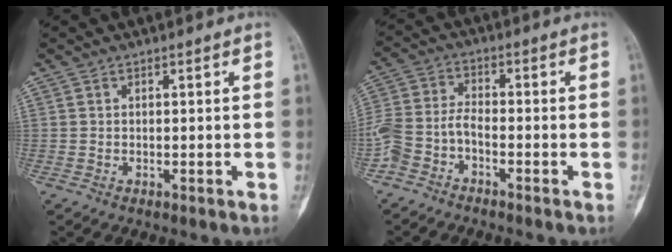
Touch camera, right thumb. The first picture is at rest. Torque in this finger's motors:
{"motor_torque": [0.12, 0.05, 0.30, 0.23, 0.06]}